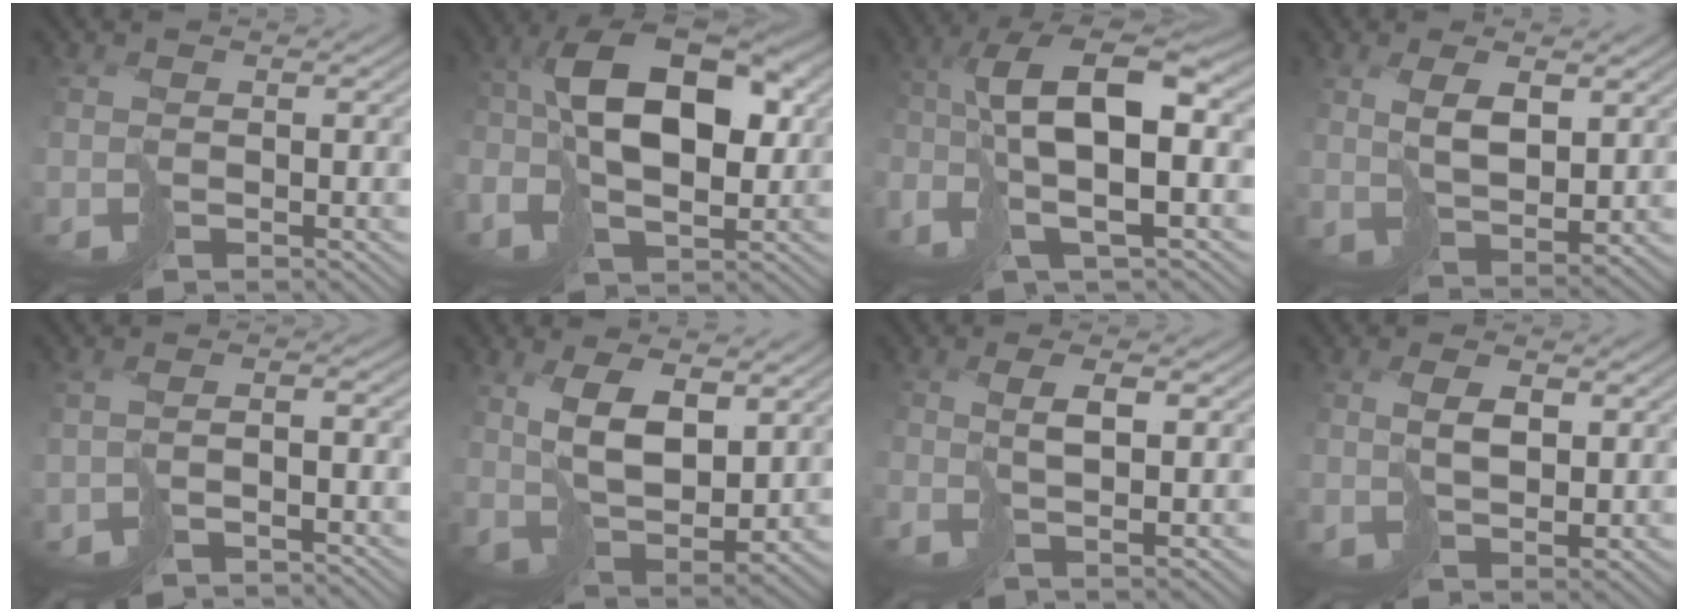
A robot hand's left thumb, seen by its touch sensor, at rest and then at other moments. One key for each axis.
{"total": 12.2, "fx": 1.5, "fy": 6.9, "fz": 10.0, "tx": -0.185, "ty": 0.024, "tz": 0.020}
{"total": 11.3, "fx": -1.1, "fy": 3.9, "fz": 10.5, "tx": -0.223, "ty": 0.000, "tz": -0.022}
{"total": 5.6, "fx": 3.3, "fy": 1.7, "fz": 4.1, "tx": -0.092, "ty": -0.002, "tz": 0.074}
{"total": 2.4, "fx": -1.5, "fy": 0.3, "fz": 1.9, "tx": -0.044, "ty": -0.002, "tz": -0.027}
{"total": 9.0, "fx": 4.5, "fy": 3.5, "fz": 7.0, "tx": -0.153, "ty": -0.007, "tz": 0.092}
{"total": 4.1, "fx": 1.0, "fy": 0.2, "fz": 4.0, "tx": -0.080, "ty": 0.007, "tz": 0.023}
{"total": 4.1, "fx": 1.8, "fy": 1.7, "fz": 3.2, "tx": -0.073, "ty": -0.003, "tz": 0.045}